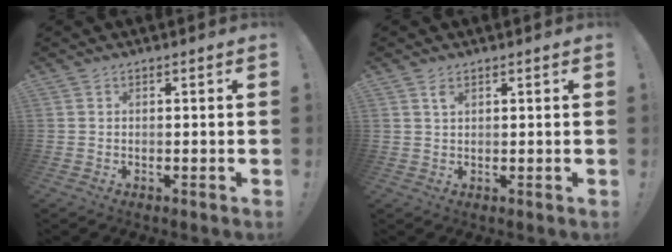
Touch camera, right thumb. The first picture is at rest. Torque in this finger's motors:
{"motor_torque": [-0.01, -0.05, 0.07, 0.20, 0.01]}